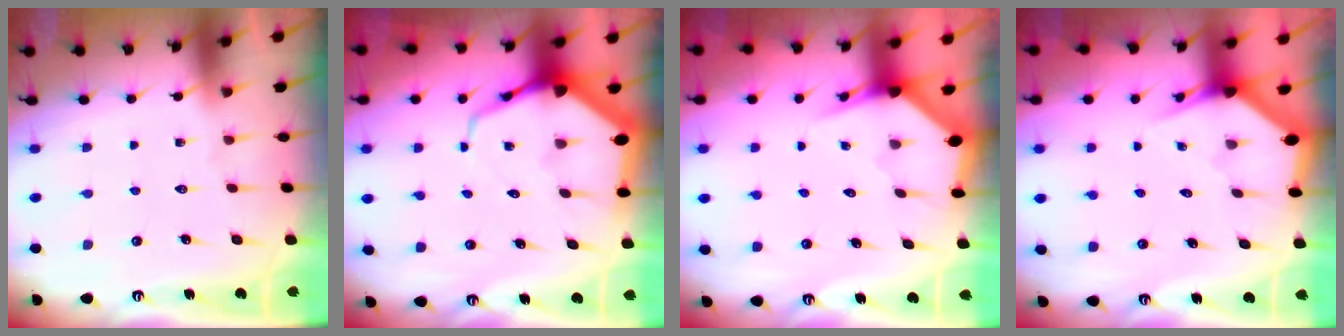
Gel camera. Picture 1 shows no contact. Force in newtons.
{"total": 8.8, "press": 8.7, "slide": 0.9}
{"total": 3.1, "press": 3.1, "slide": 0.4}
{"total": 2.8, "press": 2.8, "slide": 0.2}